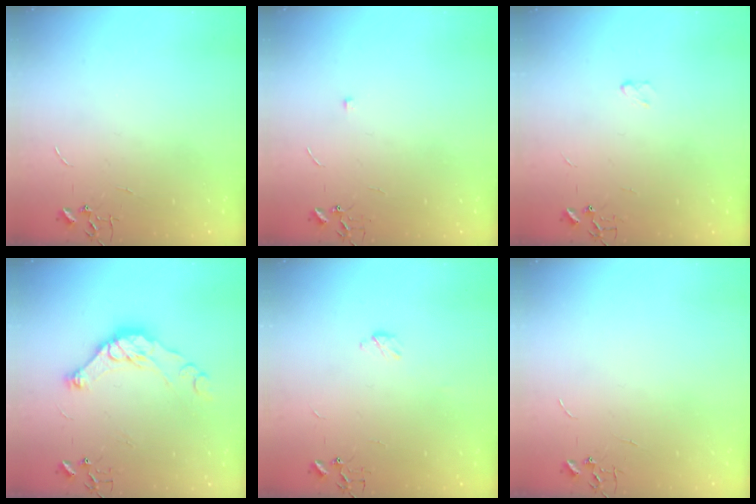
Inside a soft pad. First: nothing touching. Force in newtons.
{"total": 4.4, "press": 4.3, "slide": 0.6}
{"total": 2.9, "press": 2.8, "slide": 0.4}
{"total": 14.4, "press": 14.3, "slide": 1.3}
{"total": 3.0, "press": 3.0, "slide": 0.5}
{"total": 0.0}